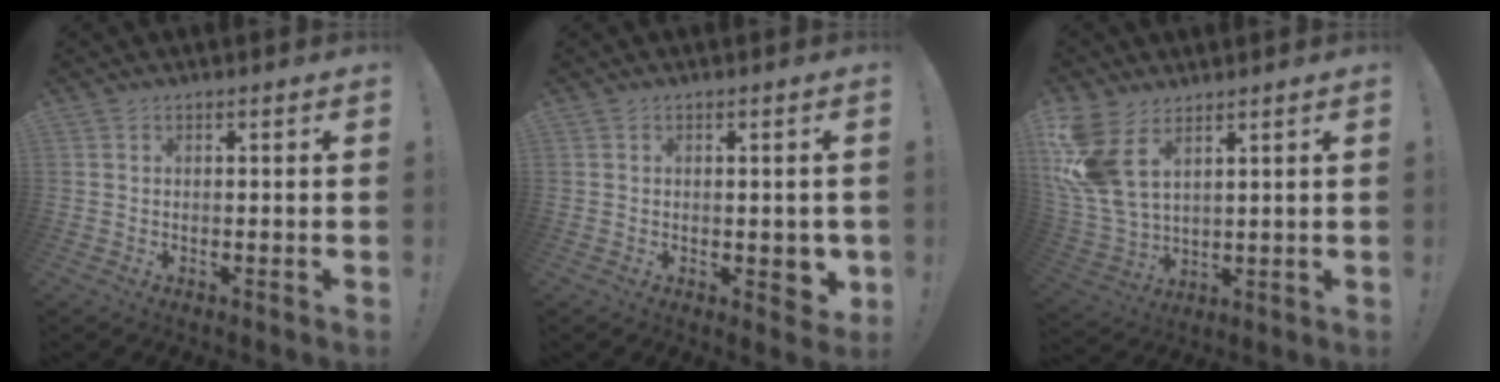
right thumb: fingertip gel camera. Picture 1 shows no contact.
{"total": 4.3, "force": [-0.6, 2.6, 3.4], "torque": [-0.025, 0.001, -0.006]}
{"total": 13.0, "force": [6.1, 7.4, 8.8], "torque": [-0.201, -0.030, 0.121]}